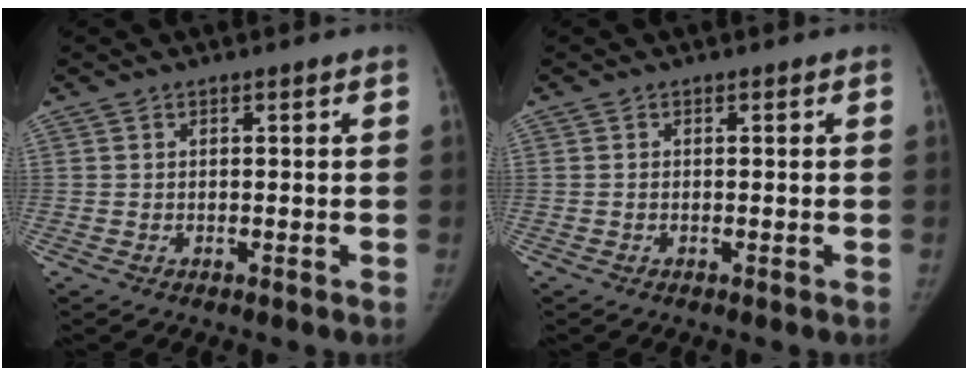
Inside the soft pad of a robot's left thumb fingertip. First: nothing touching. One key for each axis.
{"total": 0.0}